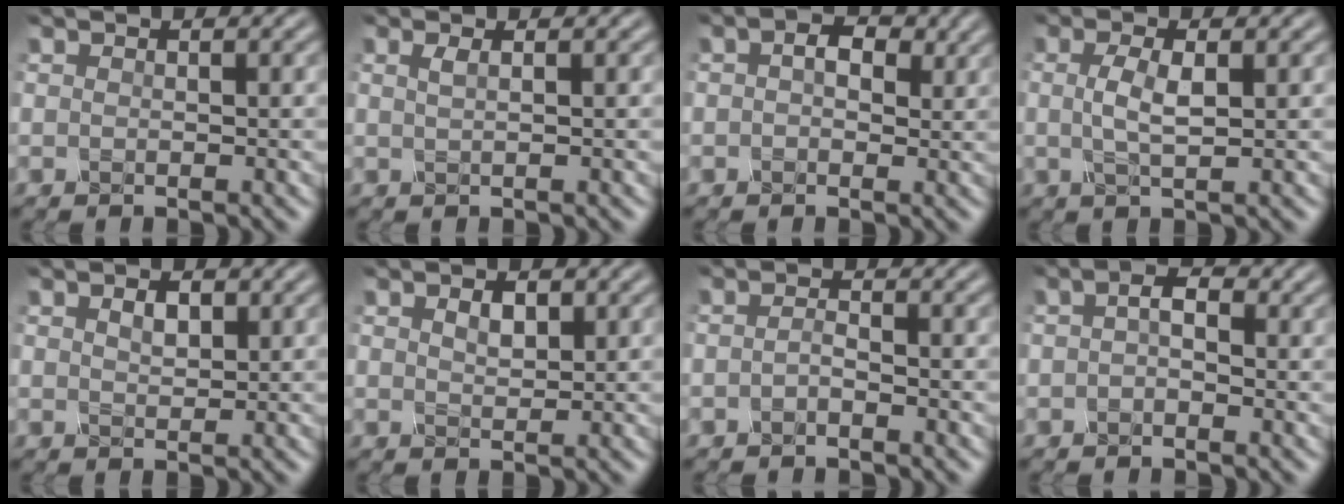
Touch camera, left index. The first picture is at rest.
{"total": 0.7, "force": [0.1, 0.2, 0.7], "torque": [-0.010, 0.002, -0.002]}
{"total": 3.2, "force": [0.7, 2.1, 2.2], "torque": [-0.040, 0.004, 0.006]}
{"total": 2.3, "force": [-0.1, 0.6, 2.2], "torque": [-0.048, 0.002, -0.003]}
{"total": 1.7, "force": [0.5, 1.0, 1.3], "torque": [-0.025, 0.003, 0.009]}
{"total": 1.8, "force": [0.5, 1.0, 1.4], "torque": [-0.027, 0.002, 0.010]}
{"total": 1.1, "force": [-1.0, 0.2, 0.5], "torque": [-0.013, 0.002, -0.022]}
{"total": 2.2, "force": [0.0, 1.3, 1.8], "torque": [-0.029, 0.009, -0.009]}